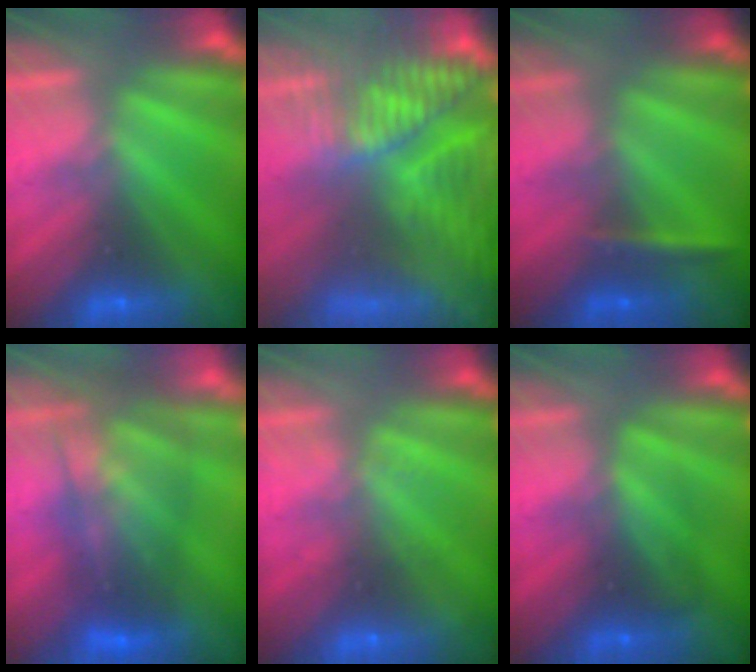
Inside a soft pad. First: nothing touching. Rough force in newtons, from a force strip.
{"total": 7.3}
{"total": 2.4}
{"total": 5.8}
{"total": 1.9}
{"total": 2.4}